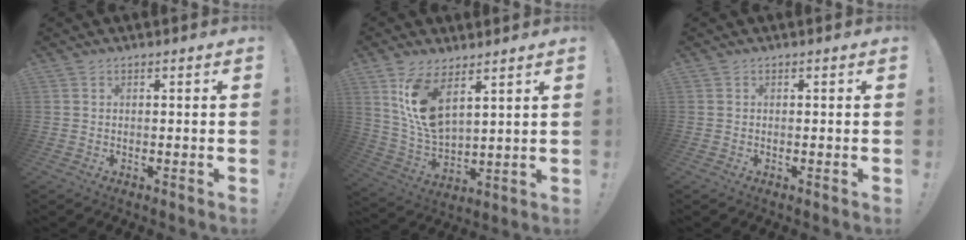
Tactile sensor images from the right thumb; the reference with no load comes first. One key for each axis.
{"total": 12.4, "fx": 7.3, "fy": 5.7, "fz": 8.3, "tx": -0.174, "ty": -0.037, "tz": 0.138}
{"total": 0.0}